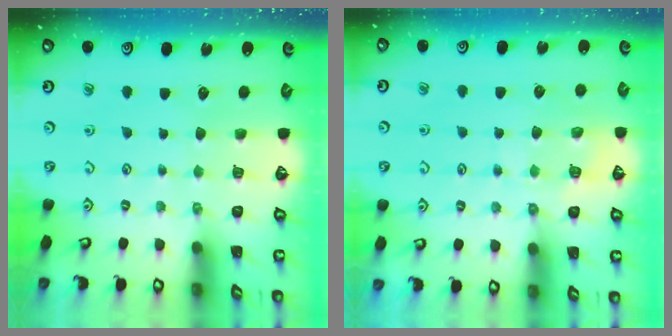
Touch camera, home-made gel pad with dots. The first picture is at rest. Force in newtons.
{"total": 6.3, "press": 6.2, "slide": 0.6}